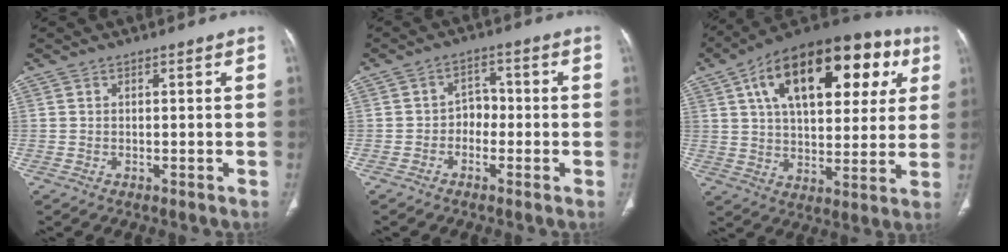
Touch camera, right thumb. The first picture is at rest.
{"total": 3.5, "force": [-1.2, 2.7, 1.7], "torque": [-0.003, 0.020, -0.030]}
{"total": 27.9, "force": [10.5, 14.4, 21.5], "torque": [-0.296, 0.024, 0.158]}